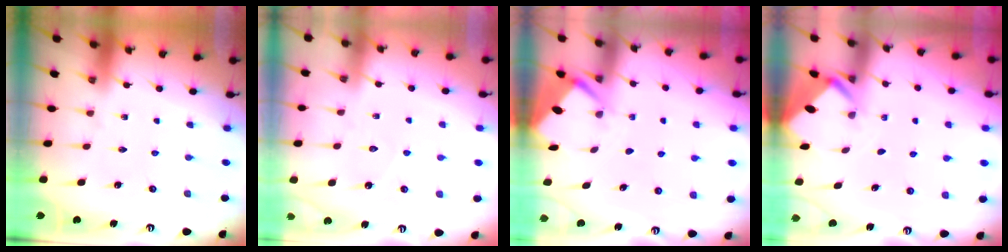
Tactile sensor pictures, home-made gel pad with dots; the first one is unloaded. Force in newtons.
{"total": 4.1, "press": 4.1, "slide": 0.4}
{"total": 2.6, "press": 2.6, "slide": 0.4}
{"total": 2.4, "press": 2.4, "slide": 0.2}